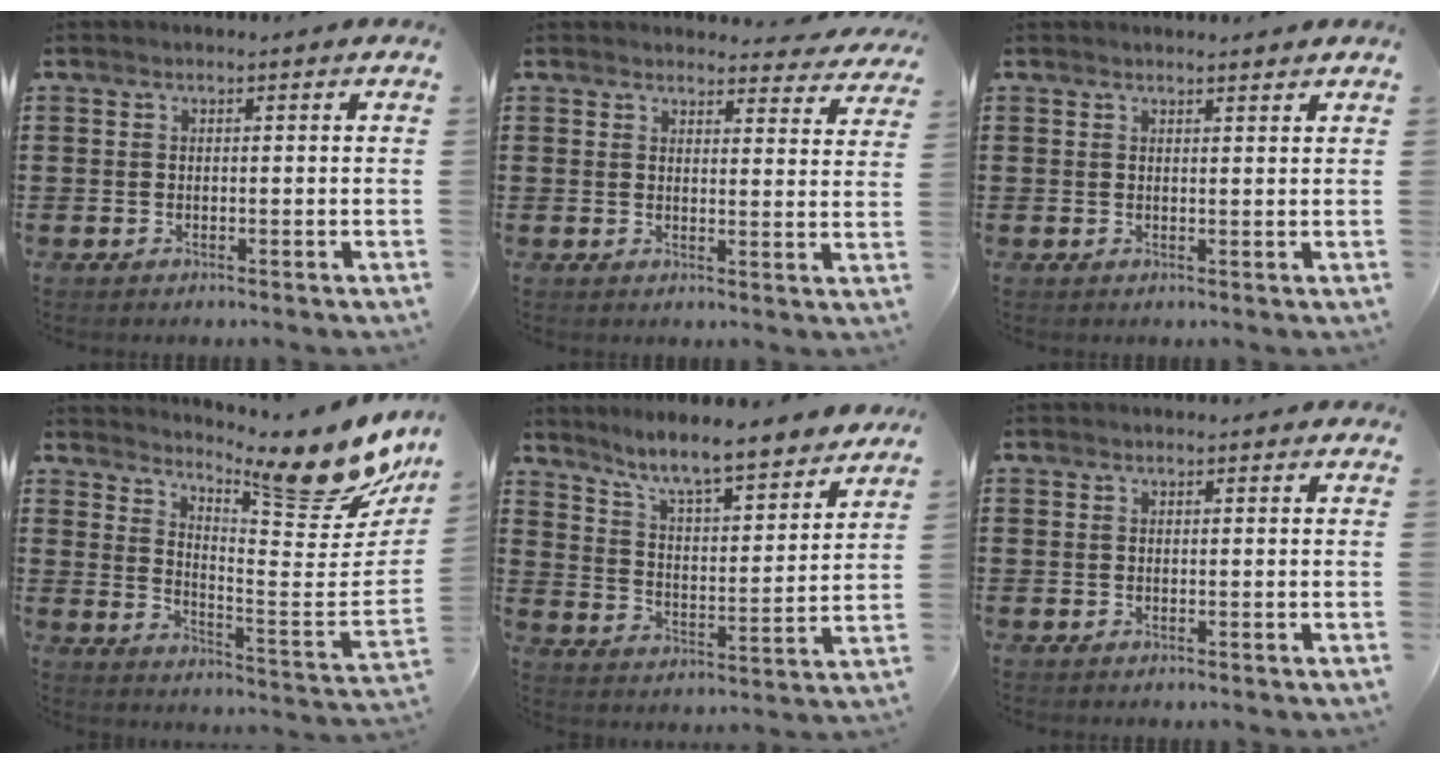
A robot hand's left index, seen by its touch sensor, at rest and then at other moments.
{"total": 3.4, "force": [3.2, 0.5, 0.7], "torque": [-0.017, -0.016, 0.057]}
{"total": 1.6, "force": [1.6, 0.0, 0.4], "torque": [-0.012, 0.000, 0.031]}
{"total": 11.9, "force": [9.0, 1.4, 7.6], "torque": [-0.120, -0.078, 0.140]}
{"total": 7.4, "force": [6.7, 0.0, 3.1], "torque": [-0.087, -0.047, 0.111]}
{"total": 0.0}